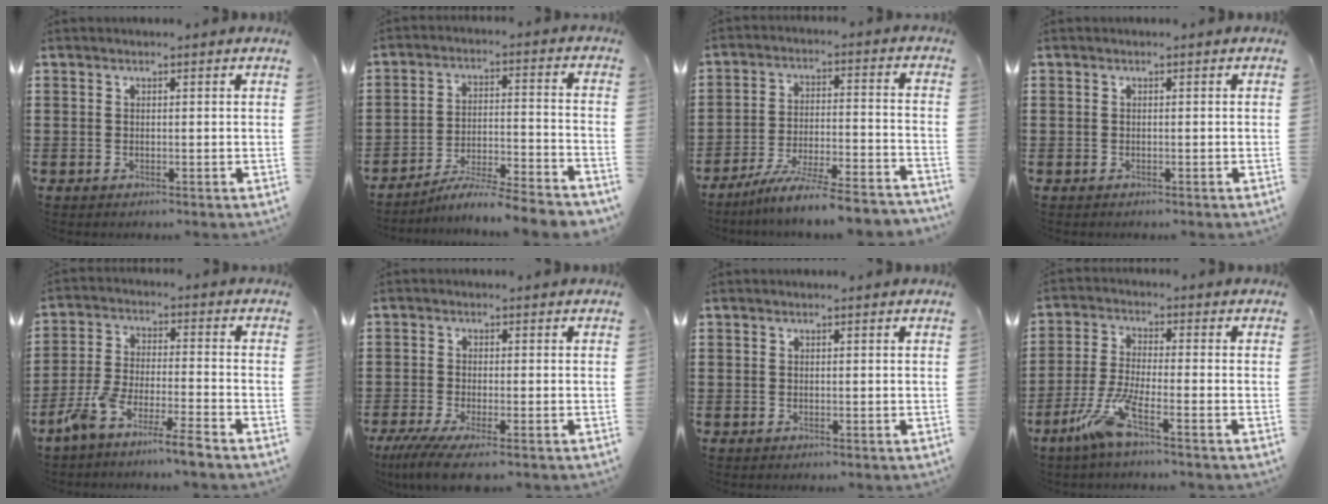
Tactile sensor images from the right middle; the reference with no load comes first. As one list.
[{"total": 6.6, "force": [-6.3, -0.4, 2.0], "torque": [-0.032, -0.006, -0.122]}, {"total": 7.9, "force": [-7.2, -0.5, 3.3], "torque": [-0.056, -0.005, -0.138]}, {"total": 0.5, "force": [-0.4, 0.4, -0.1], "torque": [0.002, 0.005, -0.010]}, {"total": 7.0, "force": [-6.3, -0.7, 3.1], "torque": [-0.073, -0.016, -0.126]}, {"total": 3.6, "force": [-2.6, 0.1, 2.5], "torque": [-0.064, -0.017, -0.054]}, {"total": 0.0}, {"total": 7.6, "force": [-4.3, 0.9, 6.1], "torque": [-0.145, -0.016, -0.085]}]